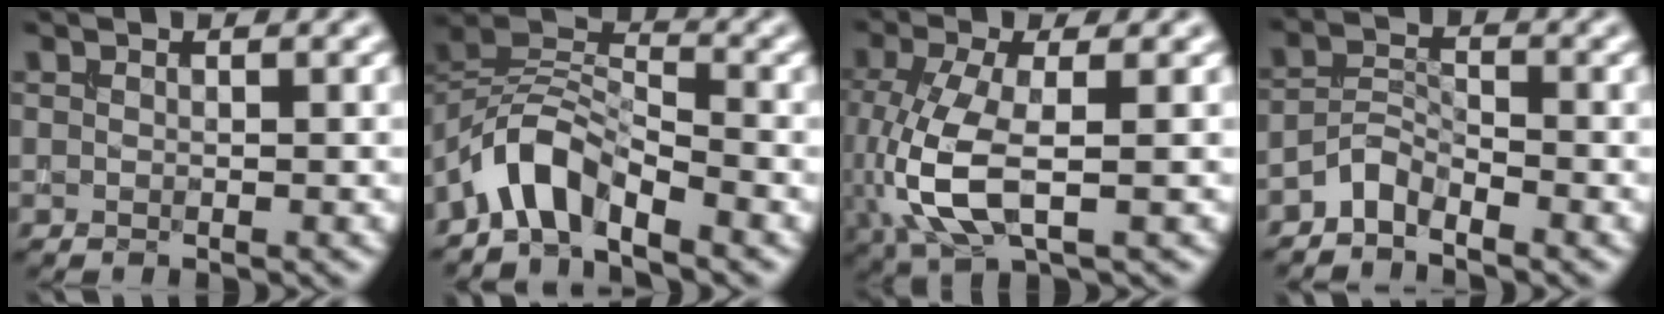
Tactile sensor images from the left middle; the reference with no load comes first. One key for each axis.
{"total": 4.9, "fx": -3.9, "fy": 1.7, "fz": 2.5, "tx": -0.040, "ty": 0.011, "tz": -0.084}
{"total": 6.6, "fx": -0.9, "fy": 2.6, "fz": 6.0, "tx": -0.151, "ty": -0.006, "tz": -0.017}
{"total": 2.3, "fx": -2.1, "fy": 0.6, "fz": 0.7, "tx": -0.016, "ty": 0.012, "tz": -0.050}